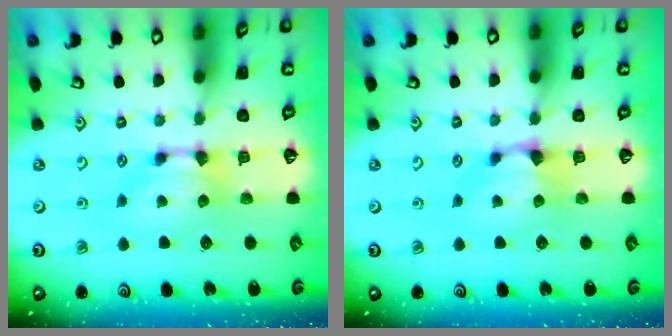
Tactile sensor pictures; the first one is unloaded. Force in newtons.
{"total": 1.4, "press": 0.9, "slide": 1.0}